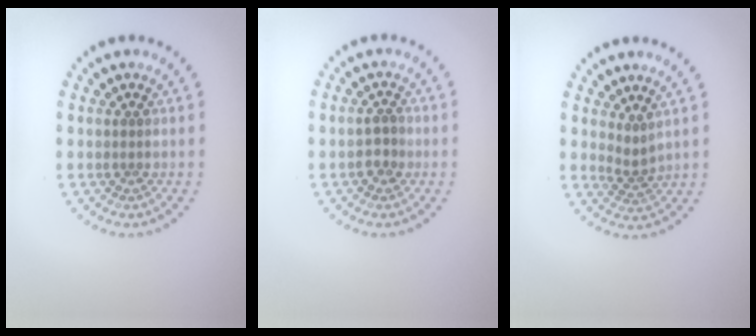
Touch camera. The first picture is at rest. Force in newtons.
{"total": 1.8, "press": 1.8, "slide": 0.5}
{"total": 1.9, "press": 1.1, "slide": 1.5}